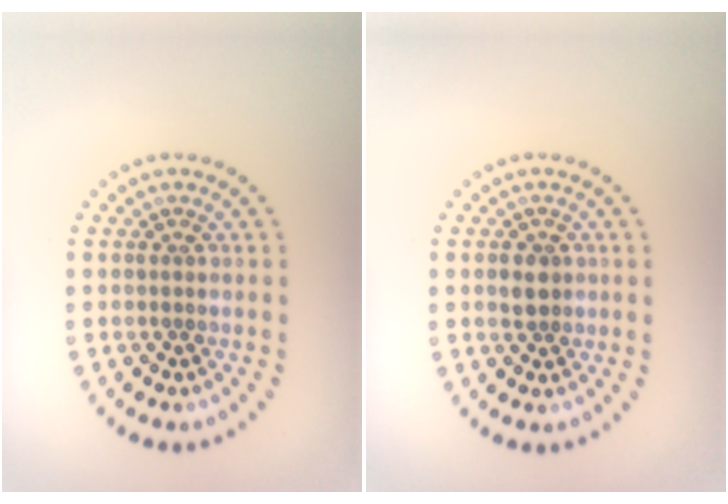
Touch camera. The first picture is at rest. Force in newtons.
{"total": 1.8, "press": 1.7, "slide": 0.6}